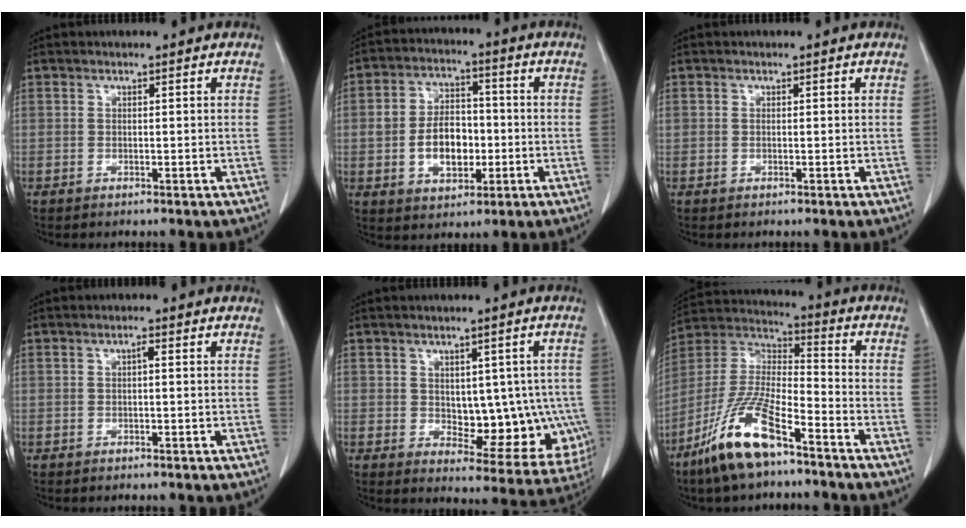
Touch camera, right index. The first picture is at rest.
{"total": 9.1, "force": [-1.5, 5.7, 6.9], "torque": [-0.133, 0.015, -0.021]}
{"total": 0.7, "force": [0.1, 0.6, 0.4], "torque": [-0.009, 0.009, 0.004]}
{"total": 0.8, "force": [0.0, 0.2, 0.8], "torque": [-0.013, 0.002, 0.000]}
{"total": 12.3, "force": [-1.0, 6.8, 10.2], "torque": [-0.108, 0.010, 0.009]}
{"total": 14.5, "force": [-9.4, 3.3, 10.6], "torque": [-0.227, -0.011, -0.179]}